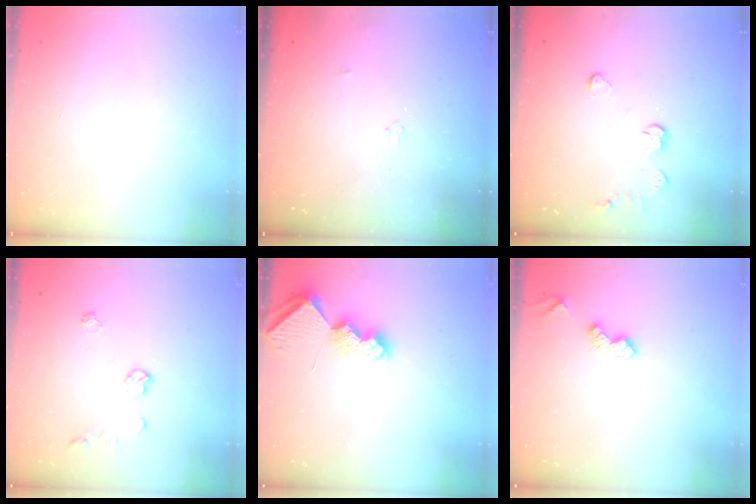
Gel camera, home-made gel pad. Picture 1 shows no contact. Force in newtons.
{"total": 2.7, "press": 2.7, "slide": 0.5}
{"total": 4.5, "press": 4.5, "slide": 0.4}
{"total": 6.8, "press": 6.8, "slide": 0.1}
{"total": 7.0, "press": 7.0, "slide": 0.4}
{"total": 4.9, "press": 4.9, "slide": 0.8}